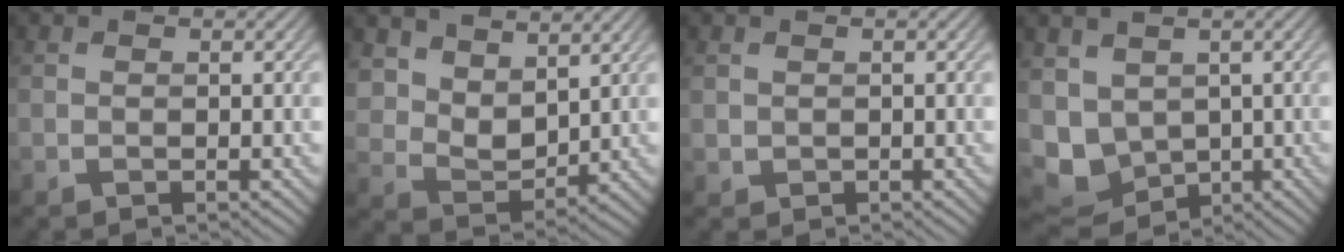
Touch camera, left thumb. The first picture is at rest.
{"total": 7.2, "force": [5.2, 3.7, 3.3], "torque": [-0.092, -0.005, 0.102]}
{"total": 0.9, "force": [0.4, 0.8, 0.2], "torque": [-0.008, -0.004, 0.011]}
{"total": 7.9, "force": [0.5, 6.5, 4.5], "torque": [-0.130, -0.025, 0.019]}